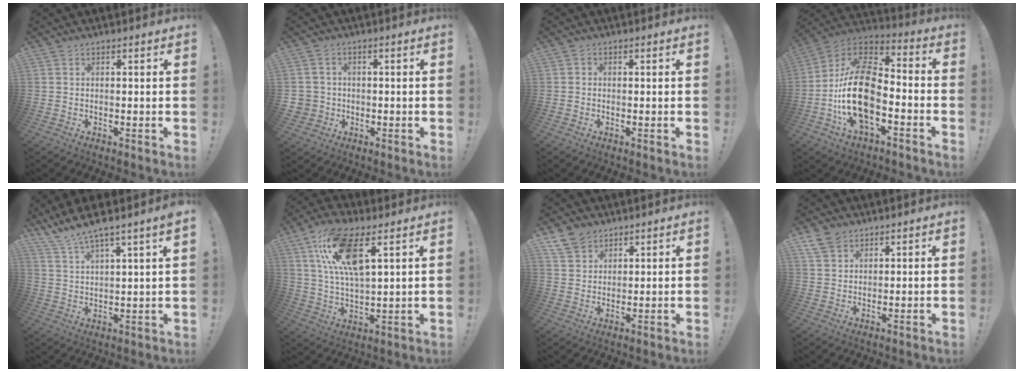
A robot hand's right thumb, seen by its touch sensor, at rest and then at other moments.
{"total": 3.9, "force": [-0.1, 3.7, 1.1], "torque": [-0.026, 0.005, 0.000]}
{"total": 0.8, "force": [-0.2, 0.7, 0.3], "torque": [-0.006, 0.003, -0.003]}
{"total": 20.1, "force": [-5.3, 11.3, 15.7], "torque": [-0.307, 0.033, -0.086]}
{"total": 7.7, "force": [6.7, 0.1, 3.7], "torque": [-0.082, -0.043, 0.120]}
{"total": 15.8, "force": [7.7, 6.0, 12.5], "torque": [-0.249, -0.018, 0.134]}
{"total": 6.8, "force": [4.8, 4.5, 1.5], "torque": [-0.024, -0.028, 0.094]}
{"total": 5.7, "force": [3.9, 3.8, 1.9], "torque": [-0.039, -0.012, 0.076]}